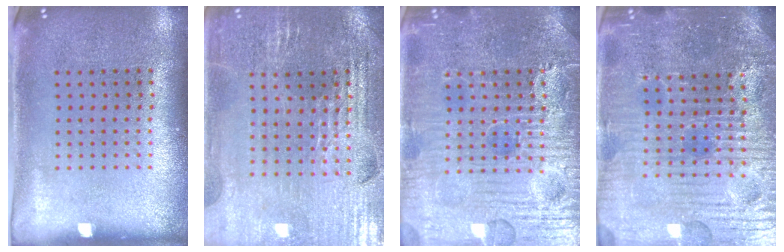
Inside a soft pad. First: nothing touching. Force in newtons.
{"total": 2.9, "press": 2.9, "slide": 0.6}
{"total": 5.2, "press": 5.1, "slide": 0.6}
{"total": 5.6, "press": 5.2, "slide": 1.9}